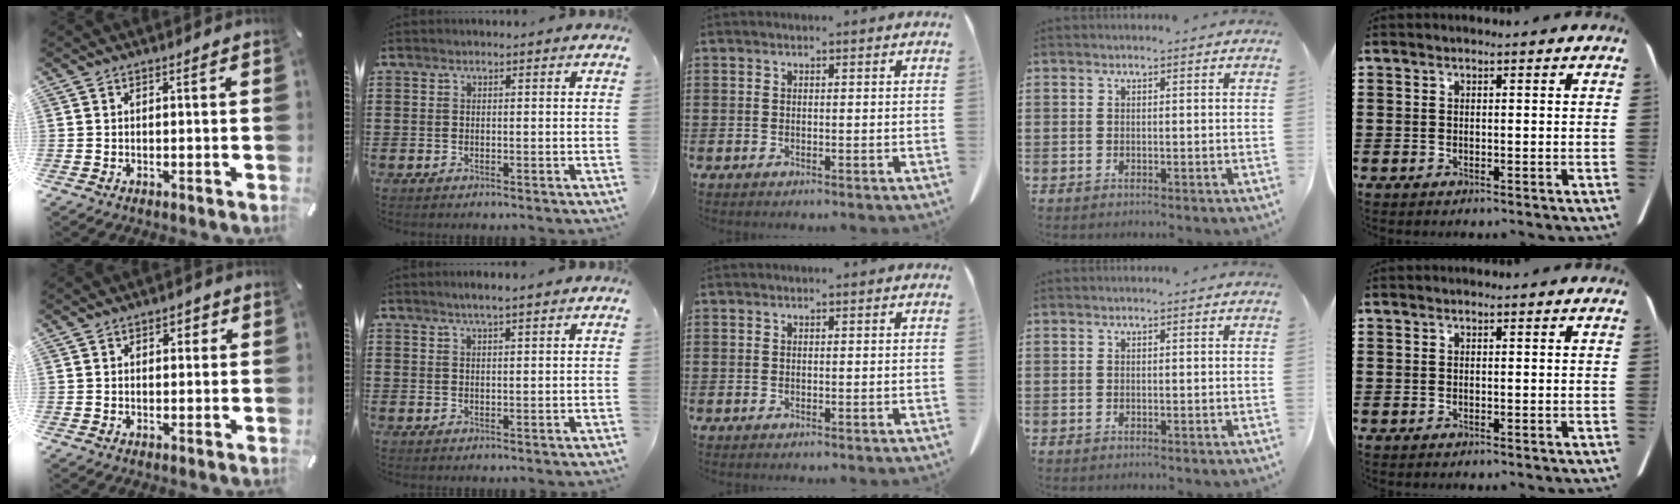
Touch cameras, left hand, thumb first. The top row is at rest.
{"thumb": {"total": 2.4, "force": [0.6, 1.7, 1.5], "torque": [-0.009, 0.000, 0.002]}, "index": {"total": 2.0, "force": [1.6, -0.1, 1.2], "torque": [-0.026, 0.002, 0.029]}}